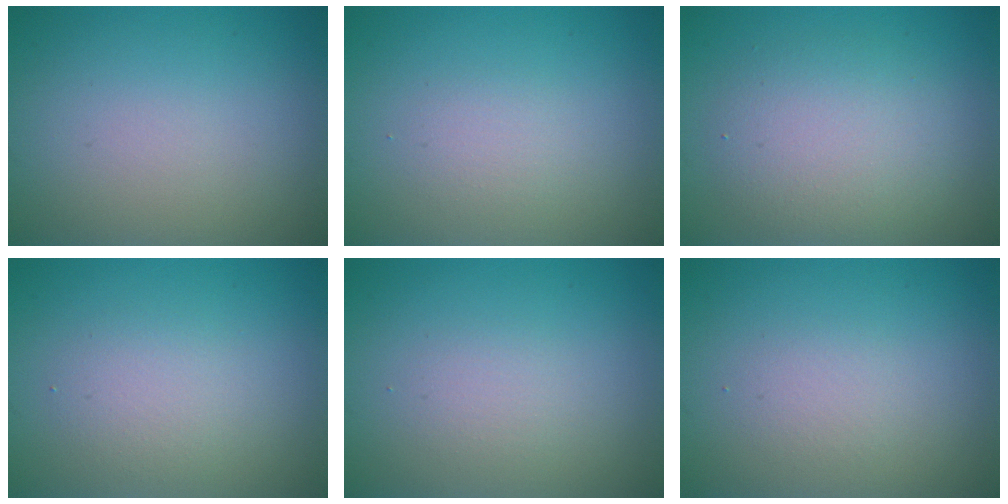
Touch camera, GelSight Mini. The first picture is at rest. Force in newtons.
{"total": 1.3, "press": 1.3, "slide": 0.1}
{"total": 4.4, "press": 4.4, "slide": 0.2}
{"total": 2.1, "press": 2.1, "slide": 0.1}
{"total": 1.3, "press": 1.3, "slide": 0.1}
{"total": 1.4, "press": 1.4, "slide": 0.1}